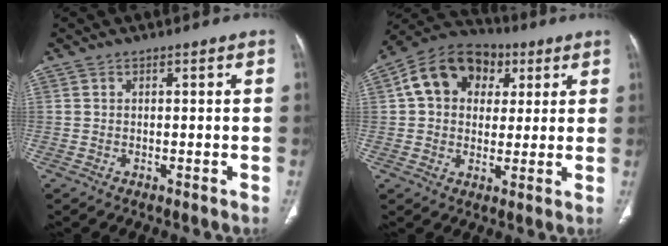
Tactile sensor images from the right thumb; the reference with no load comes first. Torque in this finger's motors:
{"motor_torque": [1.62, 1.63, 0.69, -0.63, 0.32]}